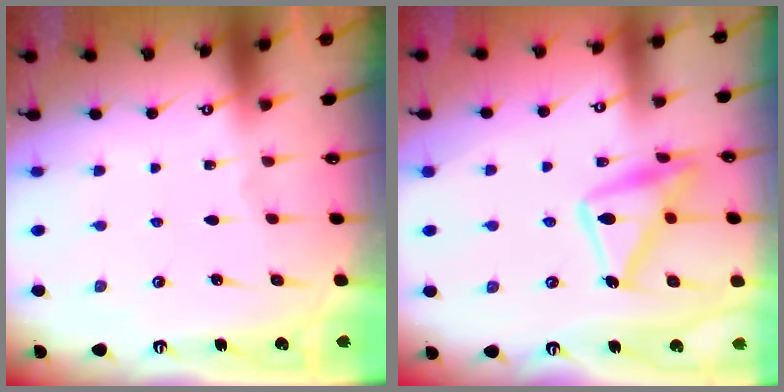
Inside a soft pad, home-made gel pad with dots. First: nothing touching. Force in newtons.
{"total": 16.2, "press": 16.1, "slide": 1.1}